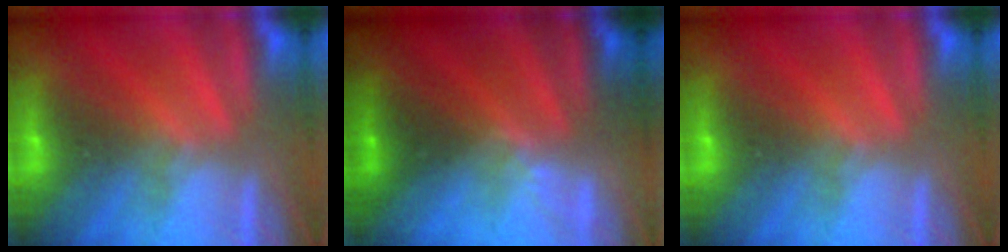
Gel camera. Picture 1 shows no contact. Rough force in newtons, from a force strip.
{"total": 1.6}
{"total": 0.0}